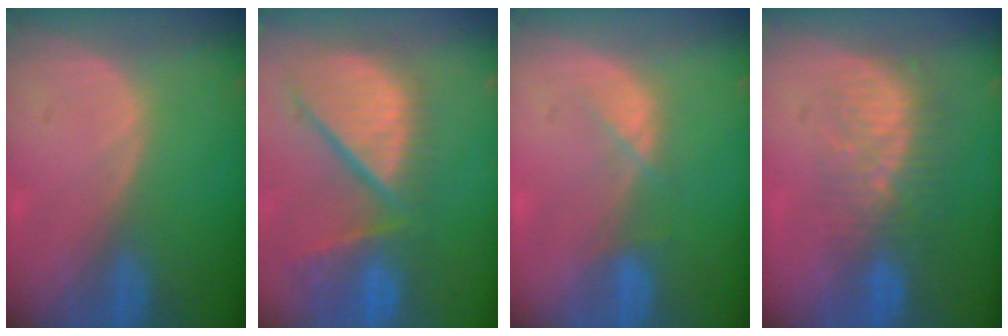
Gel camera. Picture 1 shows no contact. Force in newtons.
{"total": 12.8, "press": 10.8, "slide": 7.0}
{"total": 2.4, "press": 2.3, "slide": 0.5}
{"total": 8.4, "press": 7.5, "slide": 3.9}